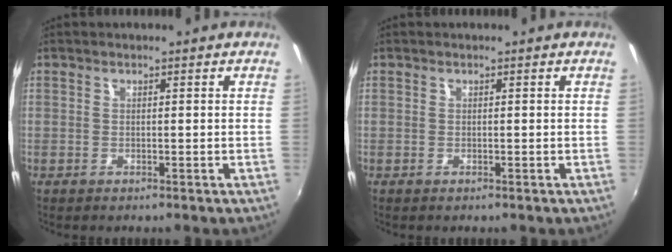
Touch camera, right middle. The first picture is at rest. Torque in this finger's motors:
{"motor_torque": [0.05, -0.05, -0.01, 0.01]}